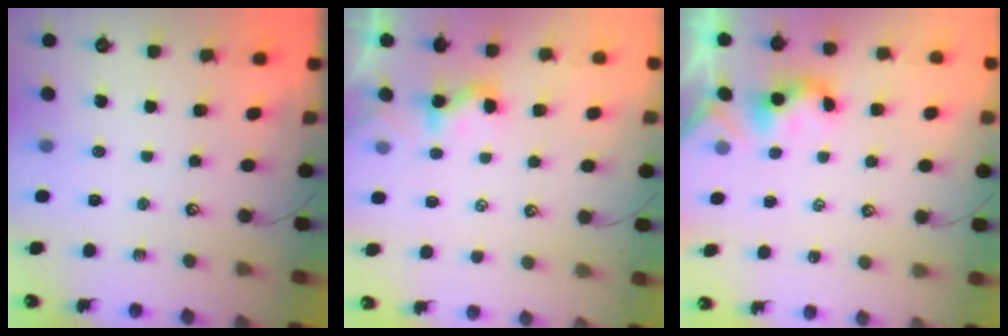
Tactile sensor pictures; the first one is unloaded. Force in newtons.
{"total": 1.9, "press": 1.9, "slide": 0.2}
{"total": 2.4, "press": 2.4, "slide": 0.2}